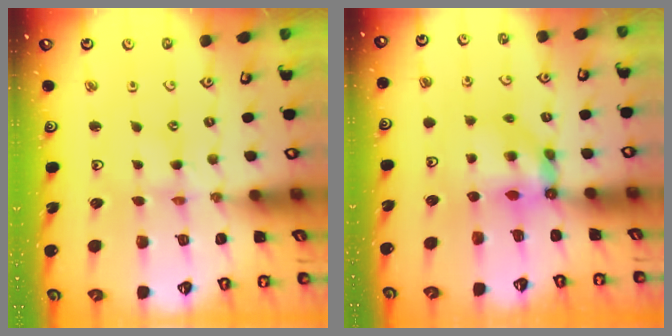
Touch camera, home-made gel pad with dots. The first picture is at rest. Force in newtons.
{"total": 6.6, "press": 6.6, "slide": 0.5}